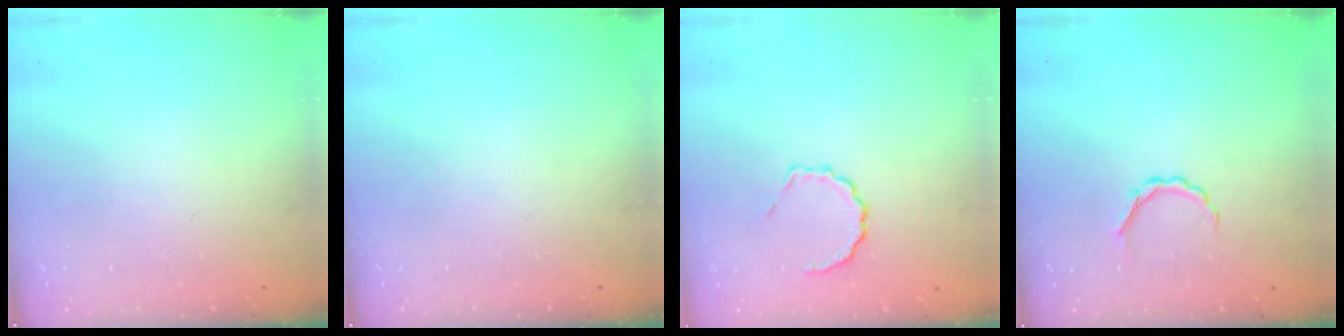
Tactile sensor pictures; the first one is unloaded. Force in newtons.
{"total": 0.0}
{"total": 4.7, "press": 4.4, "slide": 1.6}
{"total": 3.0, "press": 2.8, "slide": 0.9}